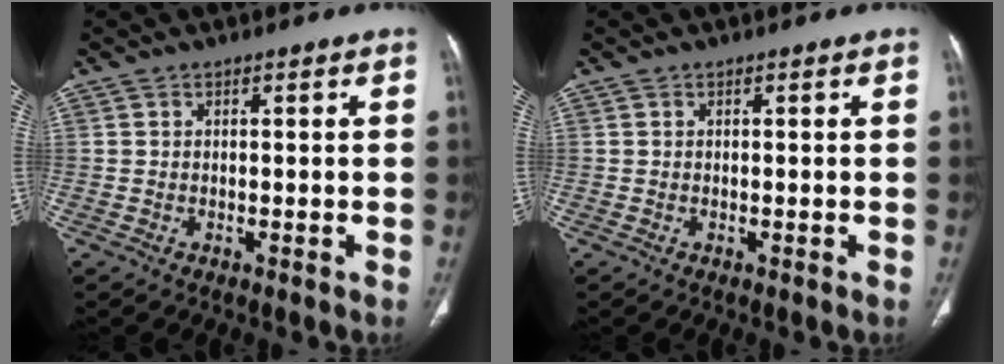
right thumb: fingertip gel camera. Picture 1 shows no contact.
{"total": 0.0}